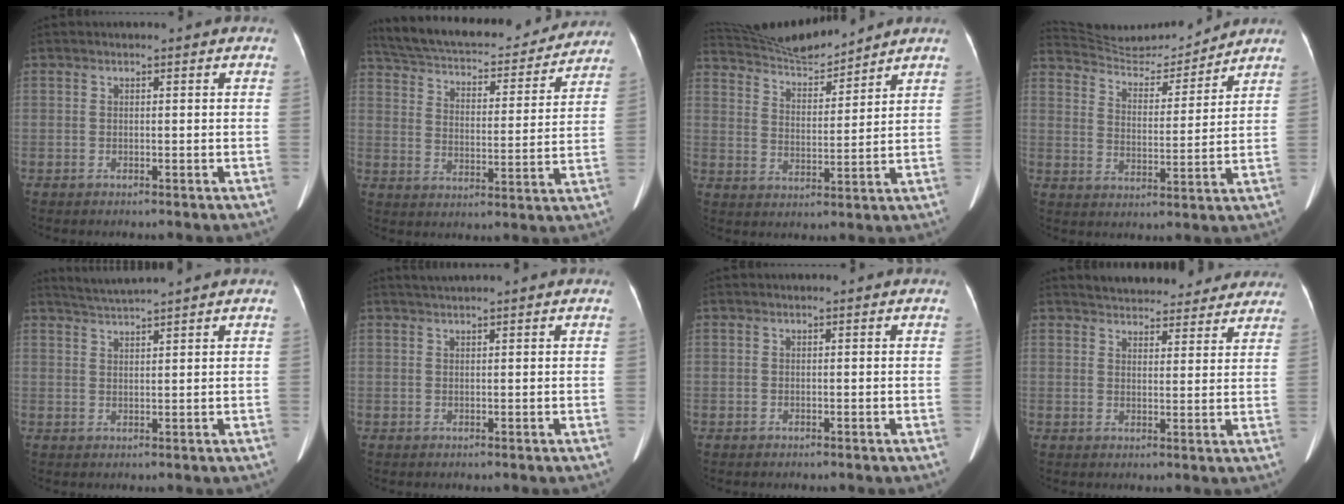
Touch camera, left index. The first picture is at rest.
{"total": 24.2, "force": [21.7, 6.2, 8.8], "torque": [-0.158, 0.003, 0.294]}
{"total": 10.7, "force": [10.4, 0.2, 2.4], "torque": [-0.056, 0.007, 0.187]}
{"total": 12.5, "force": [12.3, 1.1, 1.6], "torque": [-0.035, -0.007, 0.198]}
{"total": 3.9, "force": [3.6, -1.2, 0.8], "torque": [-0.018, 0.012, 0.069]}
{"total": 2.4, "force": [2.2, -0.4, 0.9], "torque": [-0.012, 0.021, 0.041]}
{"total": 0.0}
{"total": 16.2, "force": [14.9, 5.0, 4.1], "torque": [-0.047, 0.011, 0.180]}